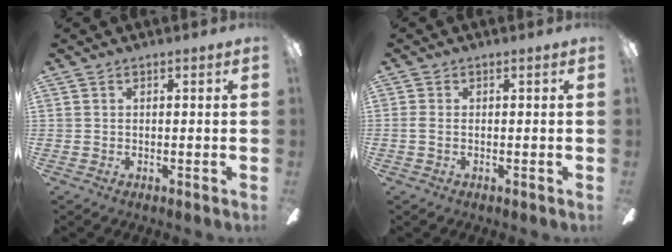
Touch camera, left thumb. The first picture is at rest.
{"total": 1.2, "force": [-0.3, 0.5, 1.1], "torque": [-0.021, 0.002, -0.006]}